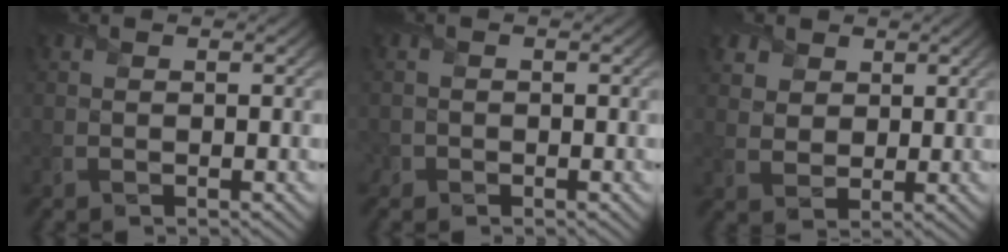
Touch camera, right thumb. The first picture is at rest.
{"total": 1.0, "force": [-0.8, 0.7, 0.0], "torque": [0.003, 0.000, -0.020]}
{"total": 6.3, "force": [3.4, 4.7, 2.3], "torque": [-0.099, -0.001, 0.066]}